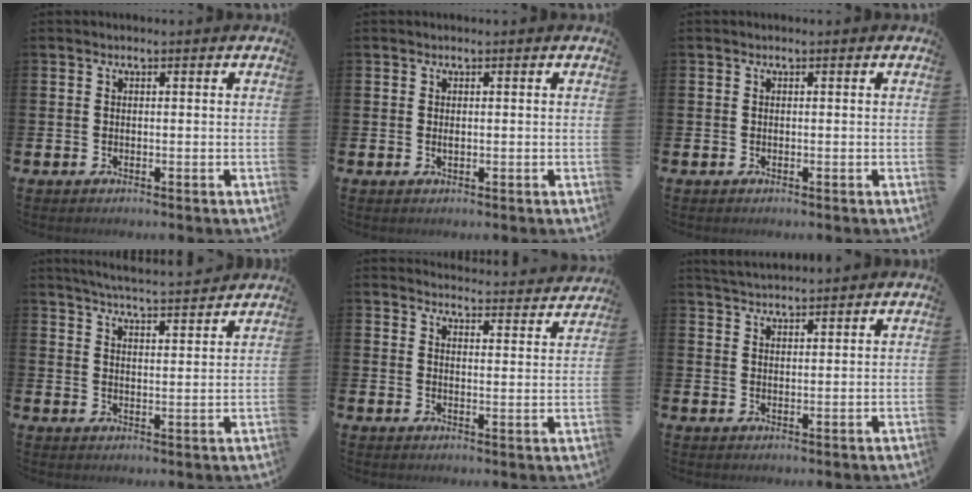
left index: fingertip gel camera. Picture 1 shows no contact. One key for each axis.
{"total": 0.6, "fx": 0.1, "fy": 0.2, "fz": 0.5, "tx": -0.005, "ty": -0.001, "tz": 0.001}
{"total": 0.0}
{"total": 5.3, "fx": 5.2, "fy": -0.2, "fz": 1.0, "tx": -0.031, "ty": -0.034, "tz": 0.091}
{"total": 4.1, "fx": 4.1, "fy": 0.3, "fz": 0.2, "tx": -0.005, "ty": -0.036, "tz": 0.069}
{"total": 3.2, "fx": 3.2, "fy": 0.2, "fz": 0.3, "tx": -0.013, "ty": -0.013, "tz": 0.059}